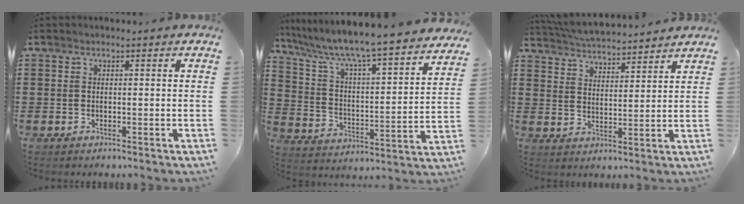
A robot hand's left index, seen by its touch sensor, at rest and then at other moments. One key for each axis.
{"total": 6.7, "fx": 5.8, "fy": -0.4, "fz": 3.2, "tx": -0.091, "ty": -0.058, "tz": 0.088}
{"total": 4.9, "fx": 4.8, "fy": 0.1, "fz": 0.6, "tx": -0.031, "ty": -0.026, "tz": 0.086}